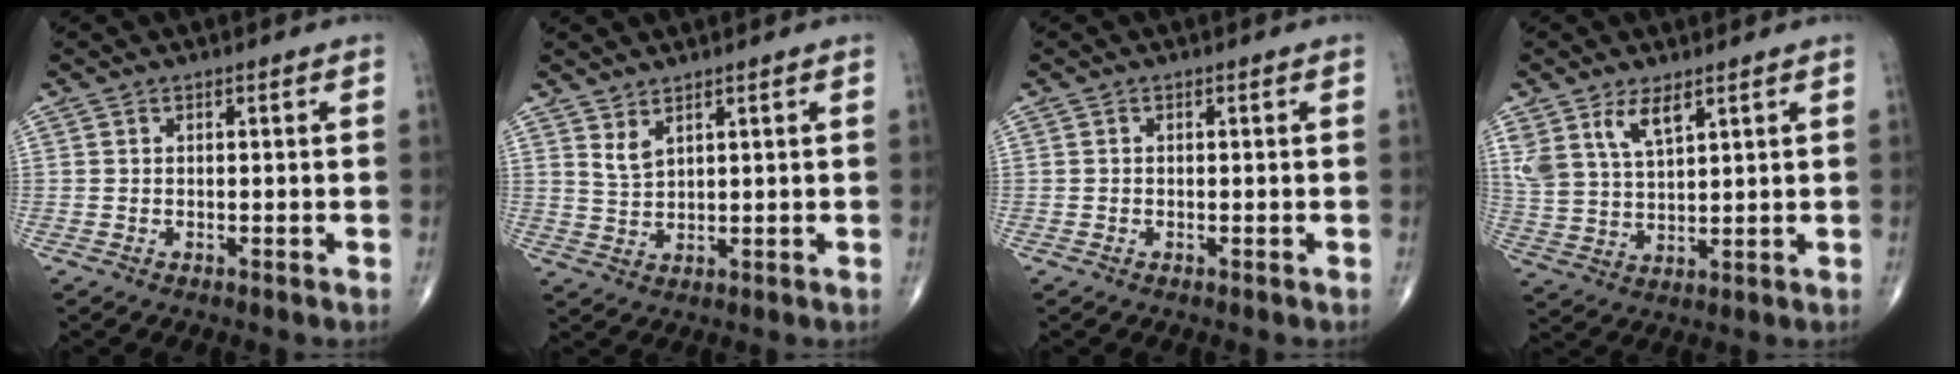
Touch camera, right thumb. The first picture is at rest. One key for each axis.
{"total": 2.8, "fx": 2.1, "fy": 0.9, "fz": 1.7, "tx": -0.031, "ty": -0.022, "tz": 0.047}
{"total": 0.0}
{"total": 7.5, "fx": 4.6, "fy": 3.3, "fz": 5.0, "tx": -0.096, "ty": -0.020, "tz": 0.099}